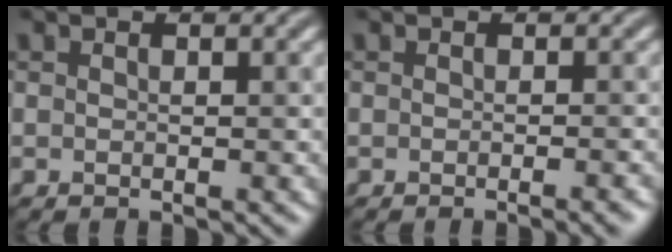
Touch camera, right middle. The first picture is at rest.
{"total": 2.0, "force": [-0.9, 0.5, 1.7], "torque": [-0.013, 0.000, -0.013]}